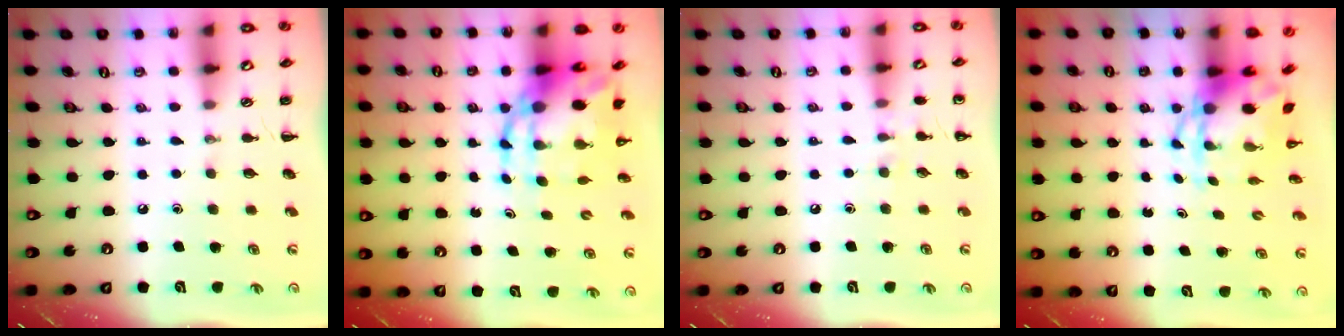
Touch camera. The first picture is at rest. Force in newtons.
{"total": 9.7, "press": 9.3, "slide": 2.6}
{"total": 6.3, "press": 6.0, "slide": 1.9}
{"total": 4.4, "press": 4.3, "slide": 1.1}